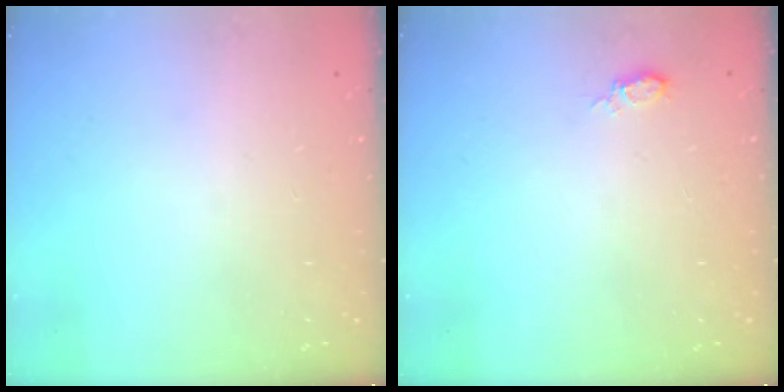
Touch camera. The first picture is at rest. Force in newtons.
{"total": 5.0, "press": 5.0, "slide": 0.7}